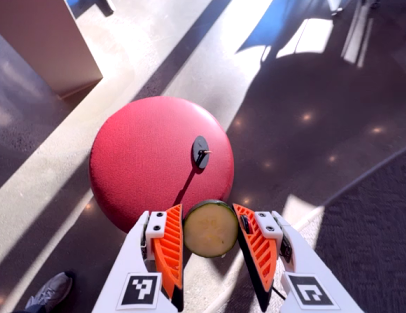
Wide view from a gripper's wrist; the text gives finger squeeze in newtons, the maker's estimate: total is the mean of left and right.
{"total": 8.9, "left": 9.0, "right": 8.8}